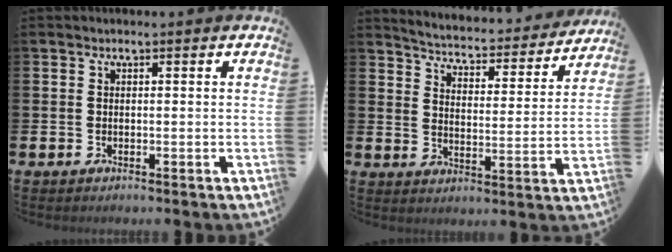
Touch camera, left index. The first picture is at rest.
{"total": 4.5, "force": [4.4, 0.6, 0.8], "torque": [-0.039, -0.044, 0.068]}